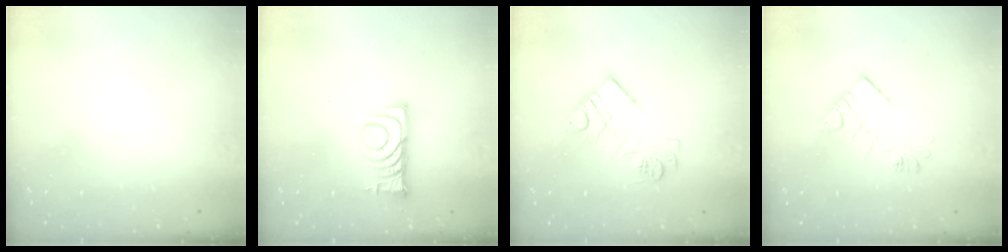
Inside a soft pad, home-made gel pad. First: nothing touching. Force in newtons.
{"total": 7.9, "press": 7.8, "slide": 0.8}
{"total": 10.2, "press": 10.2, "slide": 0.5}
{"total": 9.8, "press": 9.8, "slide": 0.7}